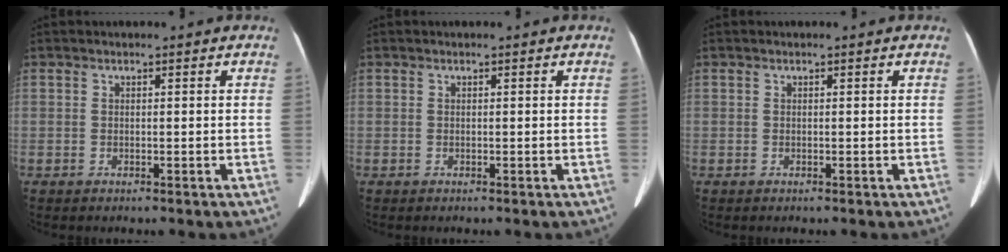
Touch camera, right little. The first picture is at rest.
{"total": 0.0}
{"total": 0.0}